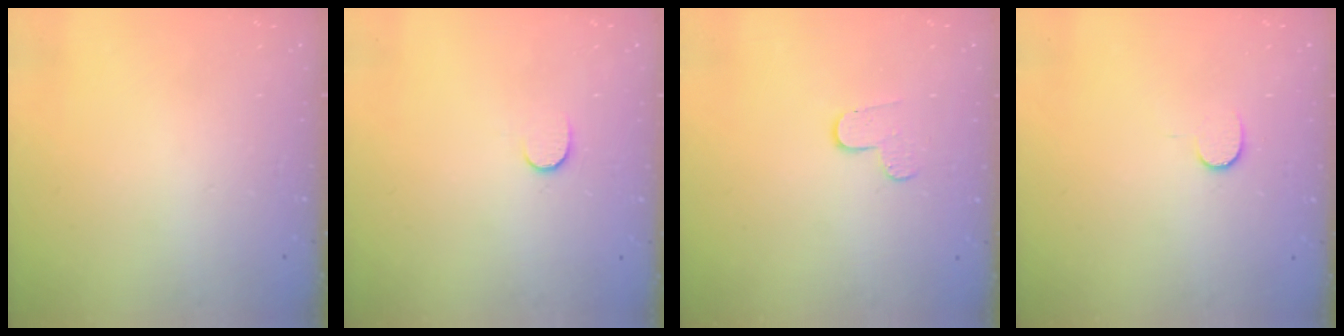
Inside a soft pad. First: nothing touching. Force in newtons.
{"total": 6.3, "press": 6.3, "slide": 0.5}
{"total": 6.2, "press": 6.2, "slide": 0.6}
{"total": 6.0, "press": 6.0, "slide": 0.5}